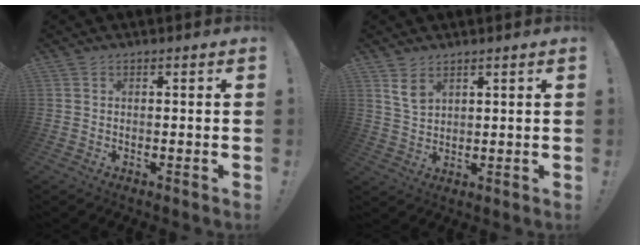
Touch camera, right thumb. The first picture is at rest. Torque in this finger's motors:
{"motor_torque": [-0.01, -0.03, 0.35, -0.54, 0.03]}